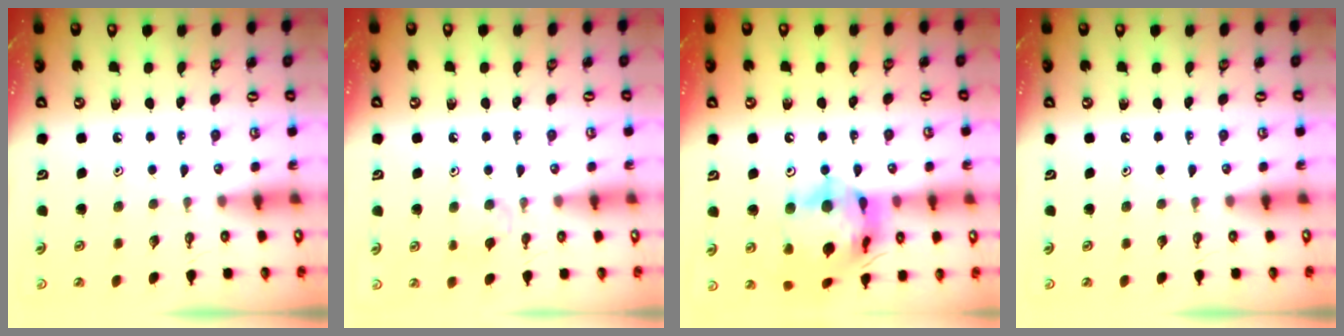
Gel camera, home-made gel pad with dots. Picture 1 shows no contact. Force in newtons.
{"total": 4.8, "press": 4.7, "slide": 0.8}
{"total": 20.2, "press": 20.1, "slide": 2.3}
{"total": 0.0}